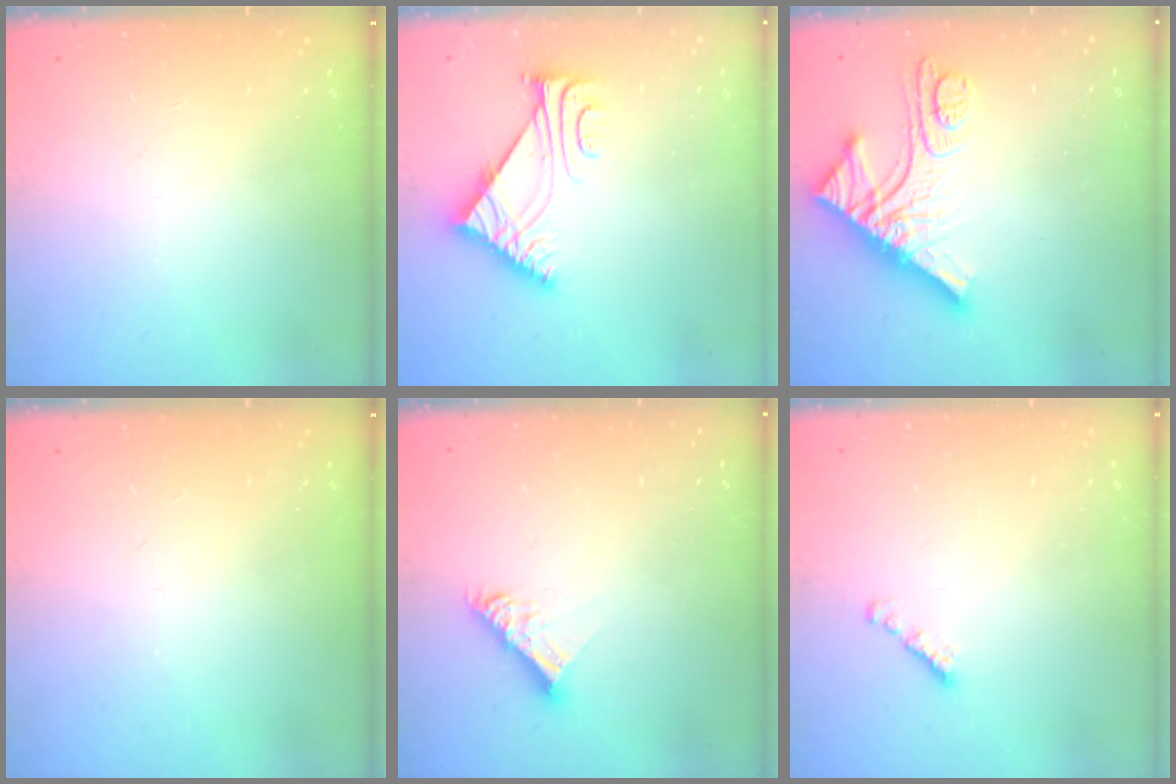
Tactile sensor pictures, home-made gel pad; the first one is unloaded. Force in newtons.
{"total": 6.7, "press": 6.7, "slide": 0.8}
{"total": 13.4, "press": 13.4, "slide": 1.1}
{"total": 0.0}
{"total": 8.9, "press": 8.9, "slide": 0.7}
{"total": 1.8, "press": 1.7, "slide": 0.6}